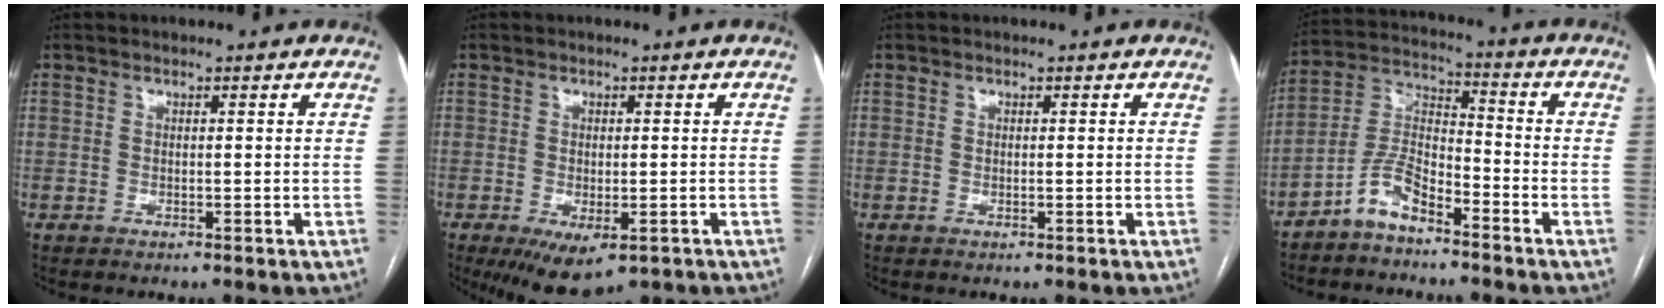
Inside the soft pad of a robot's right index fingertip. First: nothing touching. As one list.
[{"total": 8.0, "force": [-4.6, 3.6, 5.4], "torque": [-0.085, -0.015, -0.066]}, {"total": 0.0}, {"total": 7.2, "force": [-5.3, 2.5, 4.2], "torque": [-0.094, 0.014, -0.110]}]